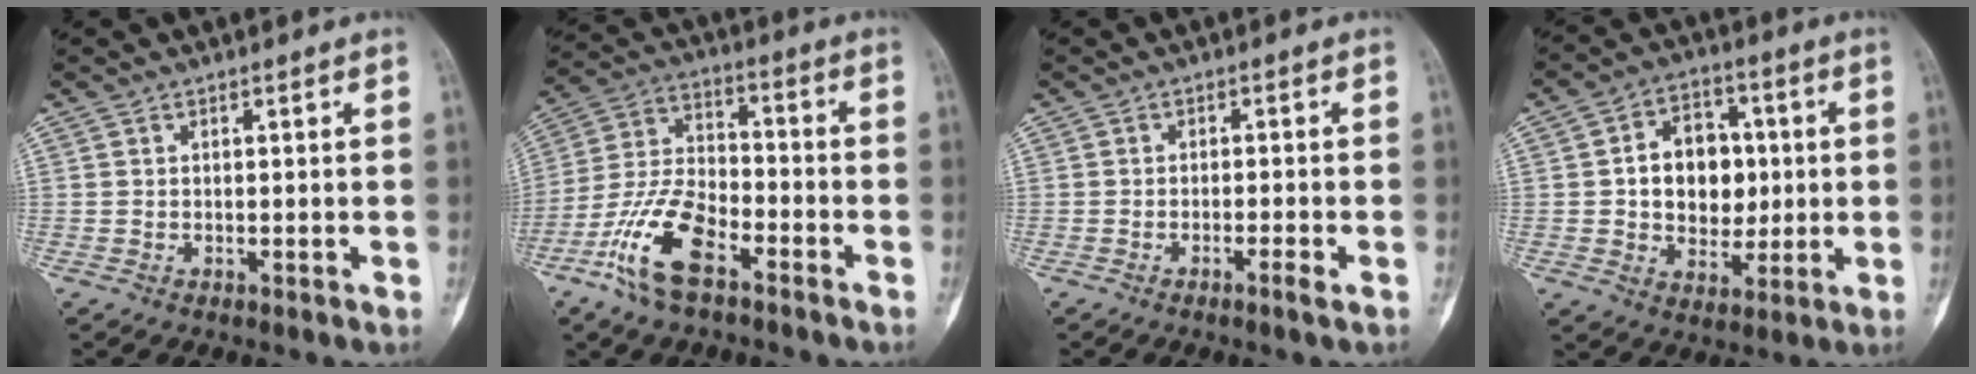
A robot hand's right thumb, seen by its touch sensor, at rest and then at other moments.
{"total": 13.7, "force": [-7.5, 5.9, 9.8], "torque": [-0.203, 0.041, -0.150]}
{"total": 2.2, "force": [-1.2, -0.1, 1.8], "torque": [-0.041, 0.004, -0.025]}
{"total": 12.8, "force": [0.9, 9.6, 8.4], "torque": [-0.074, 0.011, 0.017]}